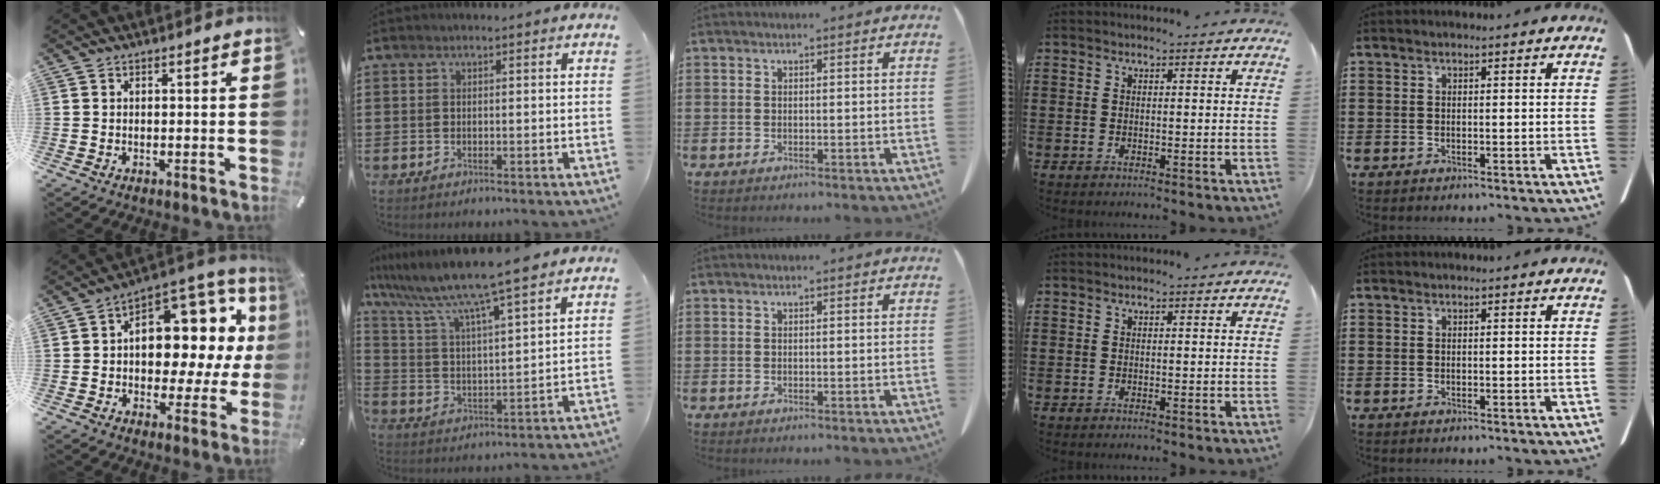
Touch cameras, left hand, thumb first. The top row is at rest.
{"thumb": {"total": 13.2, "force": [3.0, 9.2, 9.1], "torque": [-0.109, -0.042, 0.051]}, "index": {"total": 9.2, "force": [8.0, -0.3, 4.6], "torque": [-0.122, -0.047, 0.130]}}